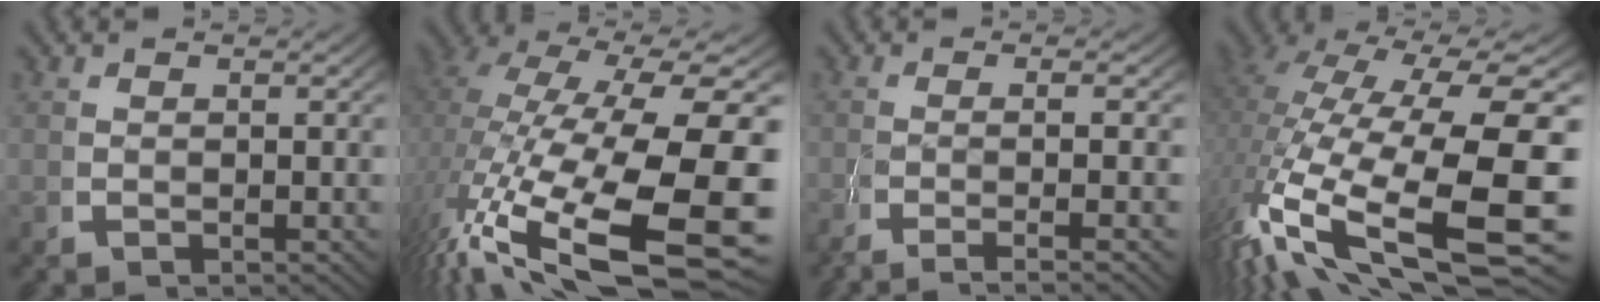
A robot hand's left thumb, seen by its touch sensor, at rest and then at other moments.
{"total": 16.8, "force": [-4.5, 8.5, 13.8], "torque": [-0.292, -0.073, -0.023]}
{"total": 5.3, "force": [-2.8, 1.1, 4.3], "torque": [-0.079, -0.012, -0.041]}
{"total": 17.9, "force": [-1.3, 9.7, 15.0], "torque": [-0.305, -0.072, 0.025]}